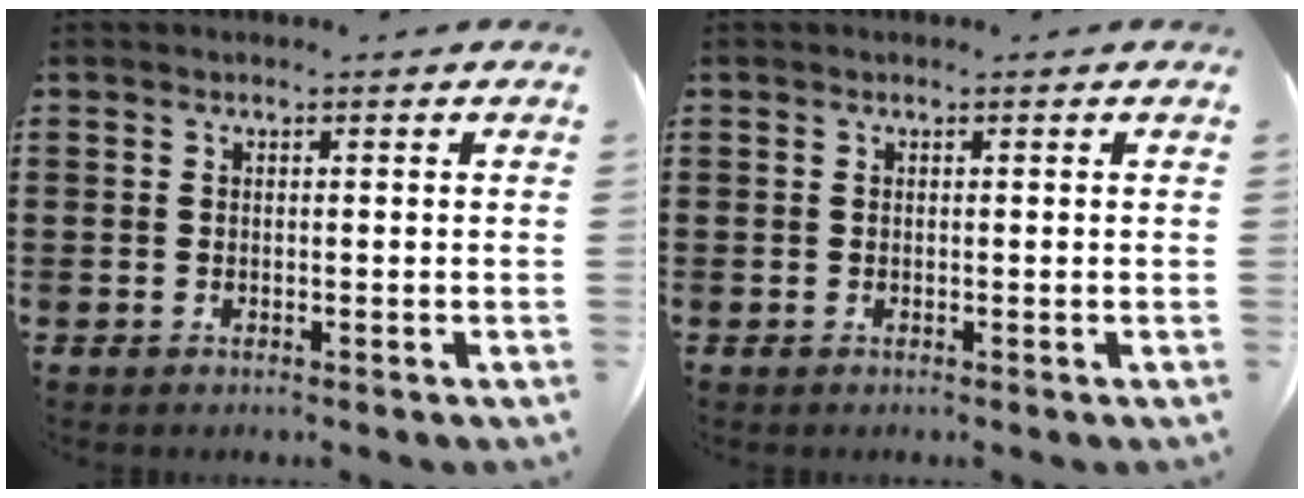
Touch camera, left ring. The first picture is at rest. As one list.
[{"total": 0.0}]